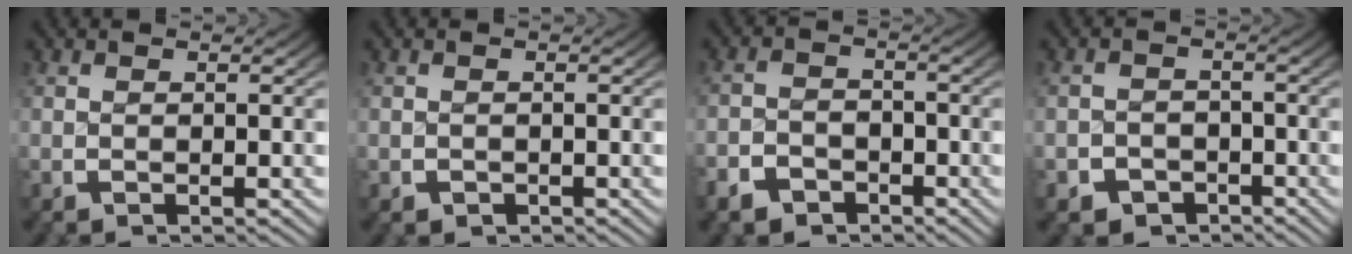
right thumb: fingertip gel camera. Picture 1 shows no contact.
{"total": 1.0, "force": [-0.7, 0.8, 0.1], "torque": [-0.002, -0.007, -0.007]}
{"total": 4.0, "force": [-2.9, 2.7, 0.7], "torque": [-0.002, -0.013, -0.050]}
{"total": 4.6, "force": [-3.2, 3.3, 0.8], "torque": [-0.001, -0.024, -0.050]}